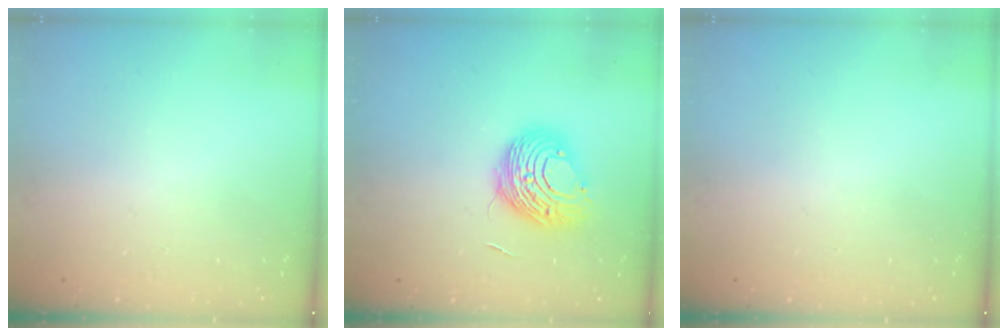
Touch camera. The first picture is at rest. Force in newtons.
{"total": 10.4, "press": 10.4, "slide": 0.2}
{"total": 0.0}